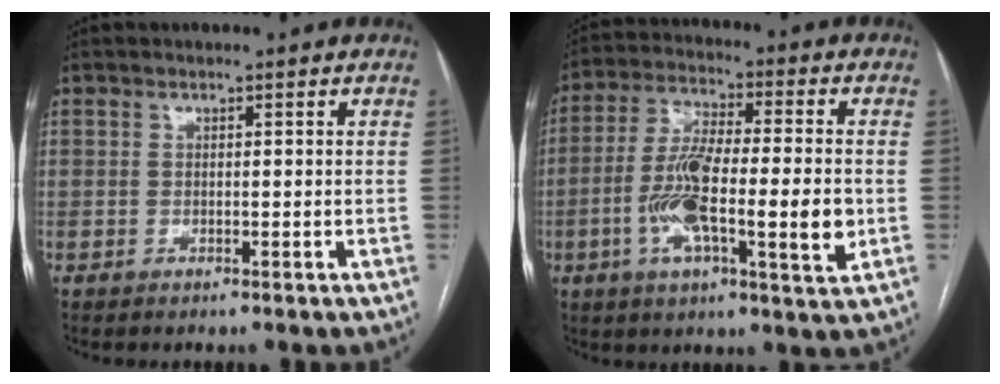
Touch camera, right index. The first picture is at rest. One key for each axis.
{"total": 15.2, "fx": -3.0, "fy": 2.7, "fz": 14.7, "tx": -0.266, "ty": -0.002, "tz": -0.053}